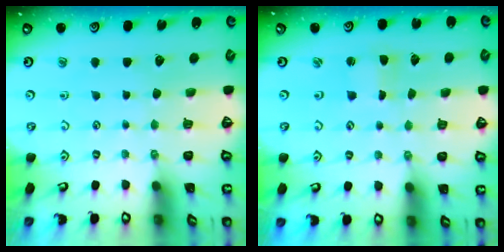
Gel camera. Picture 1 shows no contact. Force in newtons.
{"total": 0.9, "press": 0.9, "slide": 0.0}